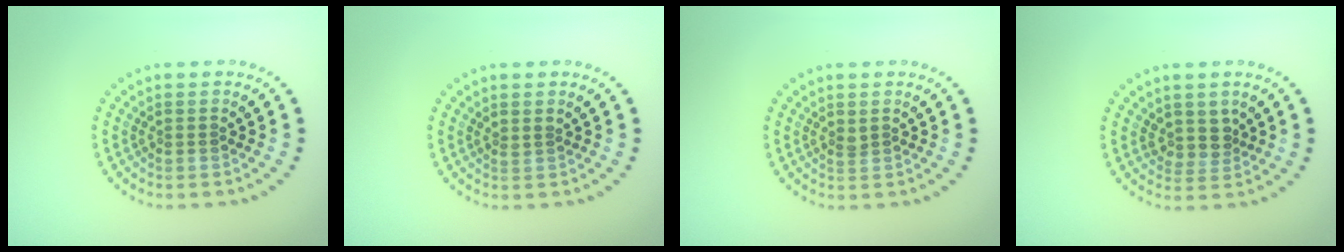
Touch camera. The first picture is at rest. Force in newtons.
{"total": 0.5, "press": 0.3, "slide": 0.5}
{"total": 0.6, "press": 0.5, "slide": 0.4}
{"total": 2.0, "press": 1.5, "slide": 1.3}